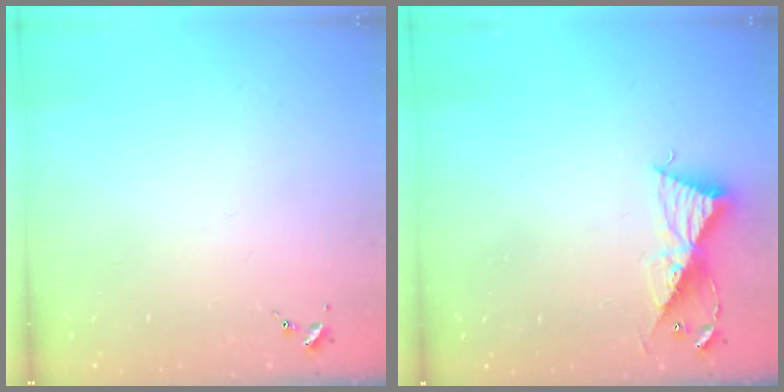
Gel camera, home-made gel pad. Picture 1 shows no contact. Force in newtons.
{"total": 9.3, "press": 9.3, "slide": 0.7}